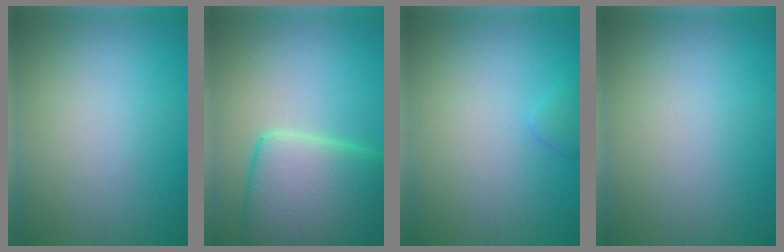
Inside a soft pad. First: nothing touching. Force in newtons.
{"total": 10.9, "press": 10.8, "slide": 0.6}
{"total": 1.0, "press": 1.0, "slide": 0.1}
{"total": 0.0}